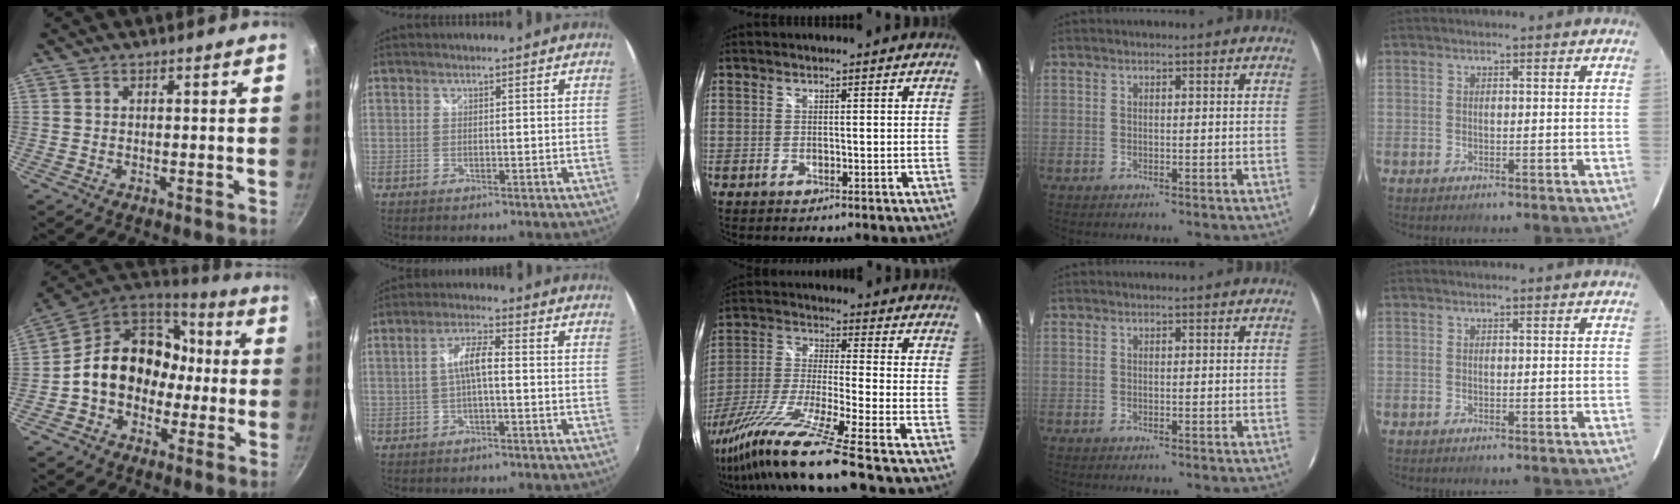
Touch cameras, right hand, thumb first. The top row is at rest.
{"thumb": {"total": 16.5, "force": [-1.1, 13.3, 9.6], "torque": [-0.113, 0.059, -0.029]}, "index": {"total": 4.8, "force": [-0.6, 1.0, 4.7], "torque": [-0.091, 0.012, -0.009]}, "middle": {"total": 17.5, "force": [-13.8, -2.1, 10.7], "torque": [-0.211, -0.049, -0.251]}}